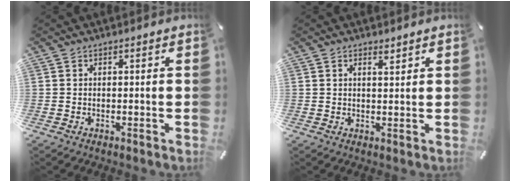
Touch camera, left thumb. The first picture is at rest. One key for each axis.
{"total": 1.5, "fx": 1.3, "fy": 0.5, "fz": 0.7, "tx": -0.008, "ty": -0.005, "tz": 0.022}